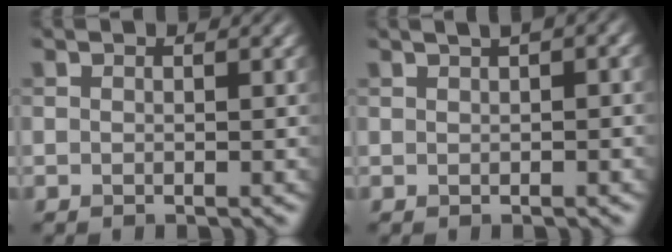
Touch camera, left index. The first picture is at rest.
{"total": 4.2, "force": [2.1, 1.6, 3.3], "torque": [-0.035, 0.026, 0.017]}